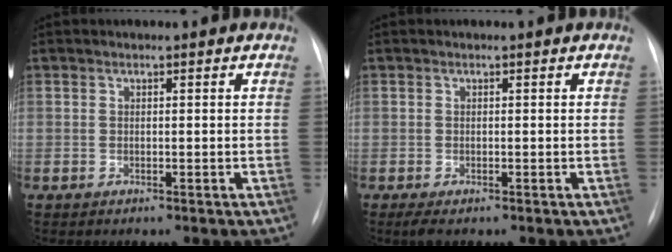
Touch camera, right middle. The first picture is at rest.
{"total": 3.0, "force": [-2.0, 1.0, 1.9], "torque": [-0.035, -0.009, -0.027]}